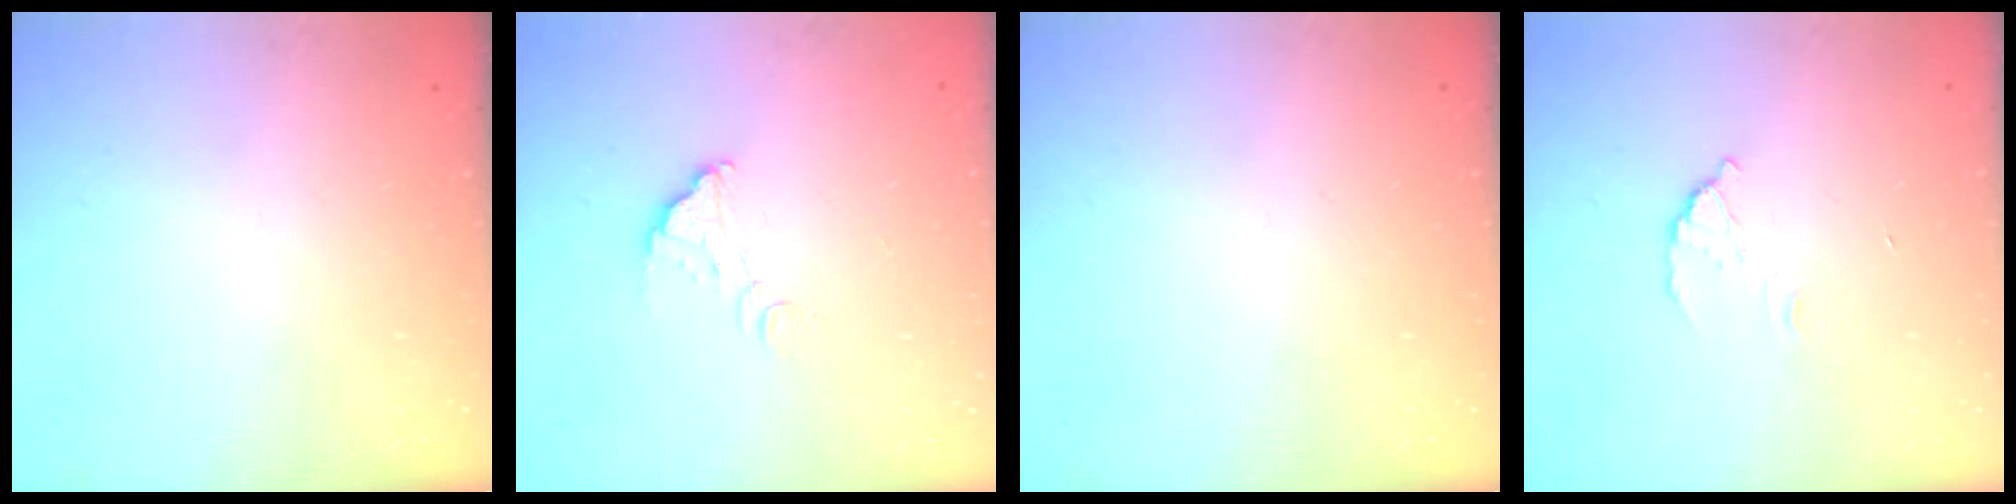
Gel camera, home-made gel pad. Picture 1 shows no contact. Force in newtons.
{"total": 2.5, "press": 2.5, "slide": 0.1}
{"total": 0.0}
{"total": 2.7, "press": 2.7, "slide": 0.1}